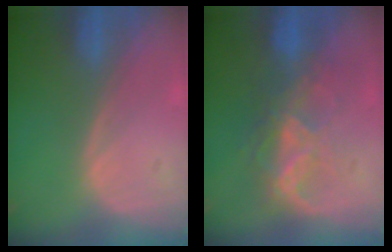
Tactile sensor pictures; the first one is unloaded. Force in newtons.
{"total": 6.7, "press": 6.0, "slide": 3.0}